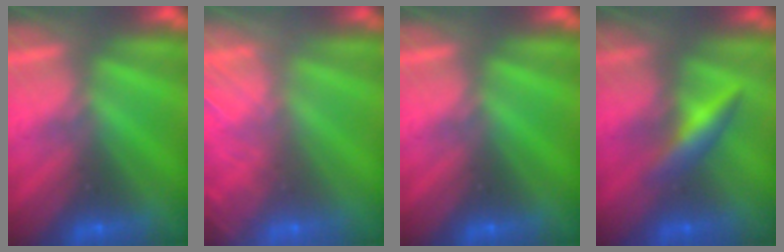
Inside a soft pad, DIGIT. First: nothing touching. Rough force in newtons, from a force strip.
{"total": 8.5}
{"total": 0.0}
{"total": 2.5}